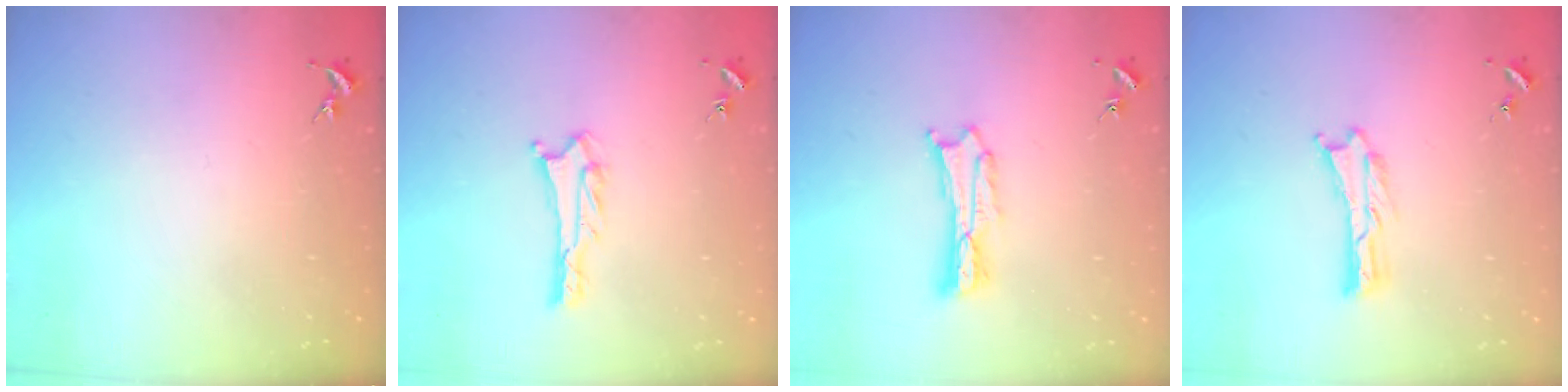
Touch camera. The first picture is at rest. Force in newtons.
{"total": 2.7, "press": 2.7, "slide": 0.2}
{"total": 1.8, "press": 1.8, "slide": 0.3}
{"total": 0.0}